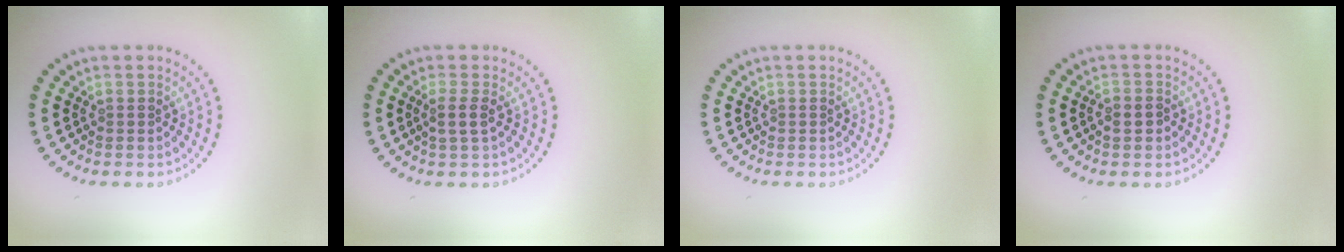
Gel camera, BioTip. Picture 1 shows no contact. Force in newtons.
{"total": 1.5, "press": 1.3, "slide": 0.8}
{"total": 0.0}
{"total": 1.6, "press": 1.4, "slide": 0.6}